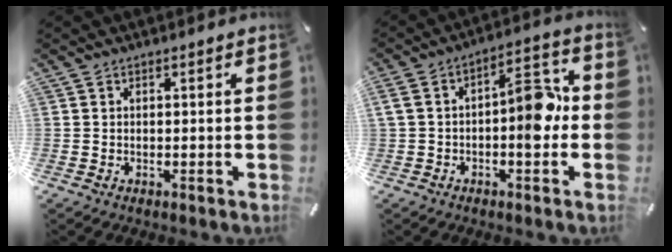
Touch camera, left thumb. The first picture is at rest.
{"total": 11.3, "force": [-1.3, 5.4, 9.8], "torque": [-0.130, 0.016, -0.021]}